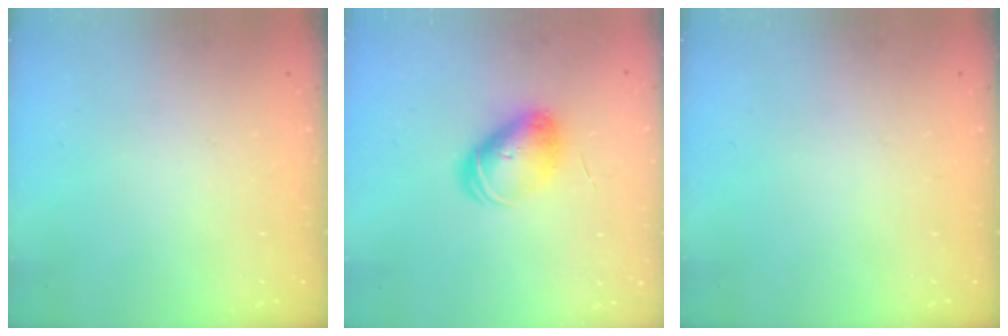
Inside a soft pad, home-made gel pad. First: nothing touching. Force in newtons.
{"total": 8.7, "press": 8.7, "slide": 0.2}
{"total": 0.0}